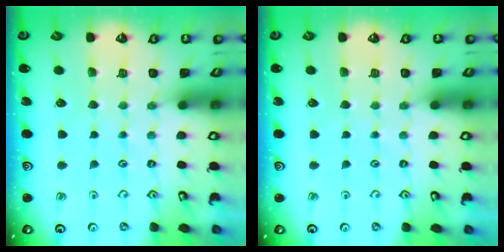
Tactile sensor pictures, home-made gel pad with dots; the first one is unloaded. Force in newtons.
{"total": 0.0}